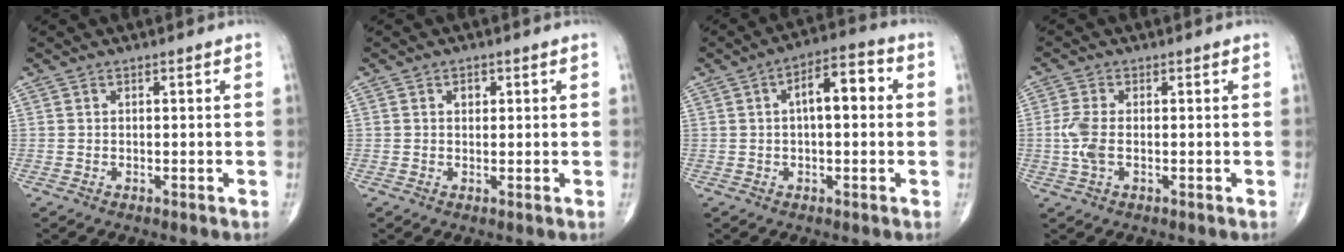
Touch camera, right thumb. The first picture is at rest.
{"total": 1.6, "force": [0.5, 1.2, 0.9], "torque": [-0.006, 0.000, 0.006]}
{"total": 8.8, "force": [1.3, 3.9, 7.8], "torque": [-0.103, 0.029, 0.010]}
{"total": 4.4, "force": [-0.5, 2.2, 3.8], "torque": [-0.099, 0.002, -0.014]}